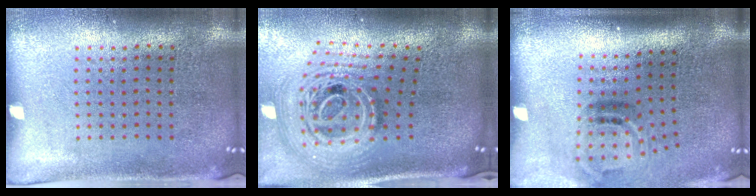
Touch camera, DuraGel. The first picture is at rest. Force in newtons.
{"total": 3.0, "press": 2.0, "slide": 2.2}
{"total": 2.1, "press": 1.3, "slide": 1.7}